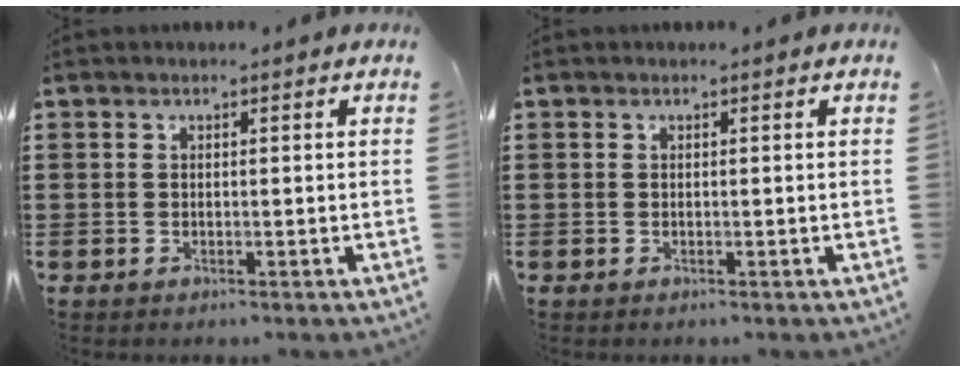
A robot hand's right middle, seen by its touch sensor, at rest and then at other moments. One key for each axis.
{"total": 0.0}